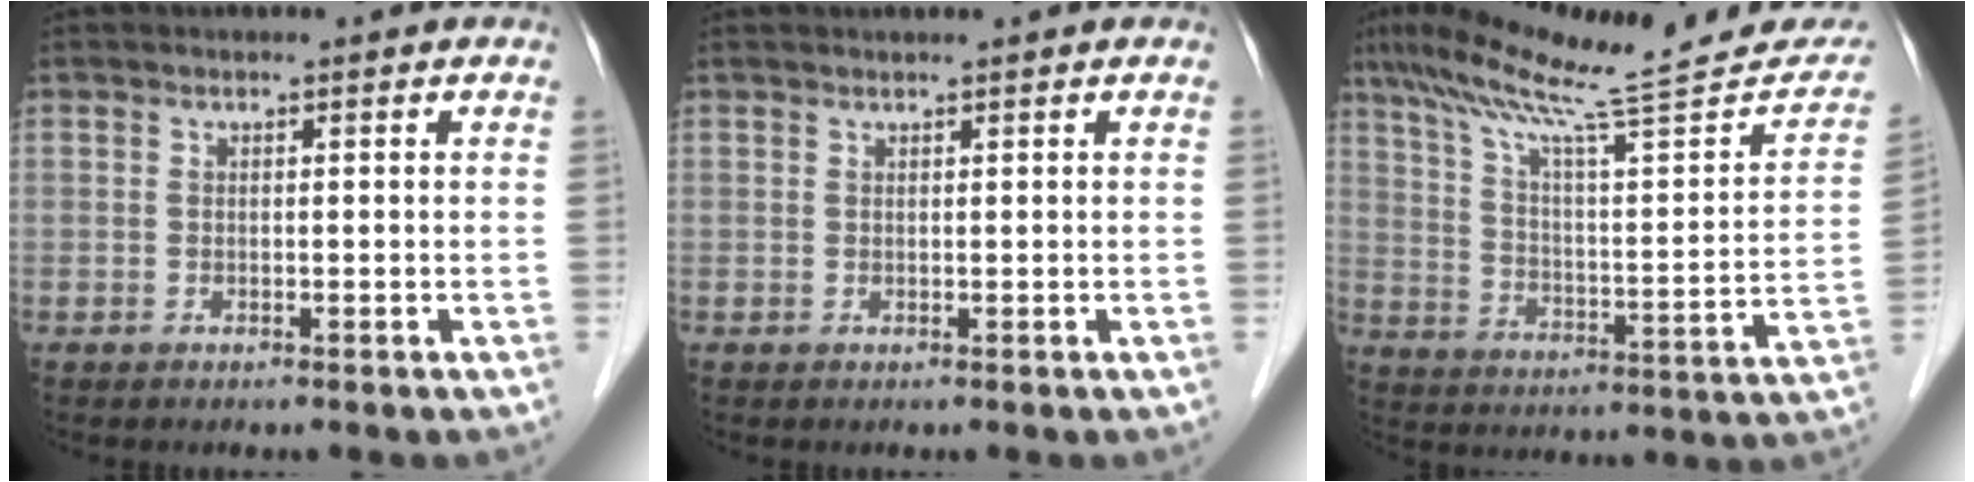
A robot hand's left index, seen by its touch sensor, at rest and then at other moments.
{"total": 1.2, "force": [1.2, -0.1, 0.4], "torque": [-0.006, 0.013, 0.024]}
{"total": 25.8, "force": [21.5, 2.8, 14.1], "torque": [-0.218, 0.000, 0.302]}